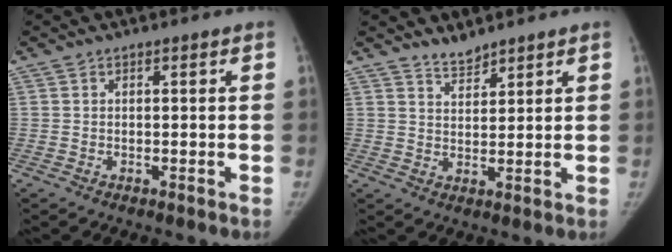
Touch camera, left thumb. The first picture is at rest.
{"total": 3.3, "force": [3.1, 0.9, 0.6], "torque": [0.002, -0.023, 0.057]}